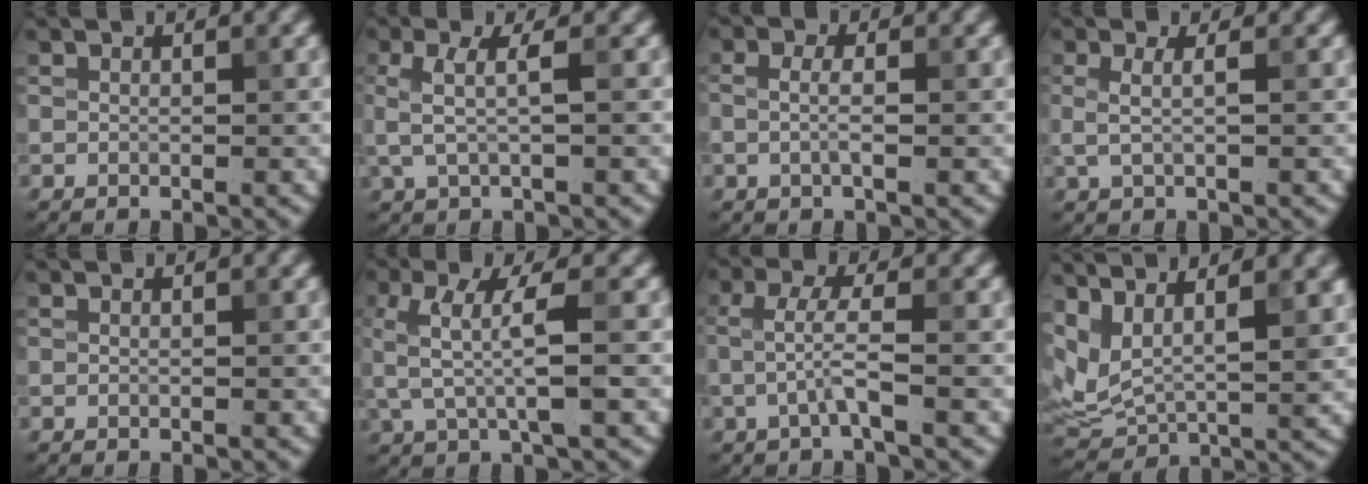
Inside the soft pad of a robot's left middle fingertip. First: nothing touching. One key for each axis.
{"total": 2.7, "fx": 0.1, "fy": 0.7, "fz": 2.6, "tx": -0.056, "ty": 0.001, "tz": 0.003}
{"total": 1.7, "fx": -0.1, "fy": 0.5, "fz": 1.6, "tx": -0.035, "ty": 0.000, "tz": -0.005}
{"total": 1.9, "fx": 0.2, "fy": 0.6, "fz": 1.8, "tx": -0.036, "ty": -0.001, "tz": 0.003}
{"total": 0.0}
{"total": 4.6, "fx": 0.3, "fy": 1.2, "fz": 4.4, "tx": -0.101, "ty": 0.002, "tz": 0.005}
{"total": 2.6, "fx": -0.6, "fy": 0.3, "fz": 2.5, "tx": -0.055, "ty": 0.009, "tz": -0.017}
{"total": 7.2, "fx": 3.7, "fy": 2.9, "fz": 5.5, "tx": -0.129, "ty": -0.001, "tz": 0.076}